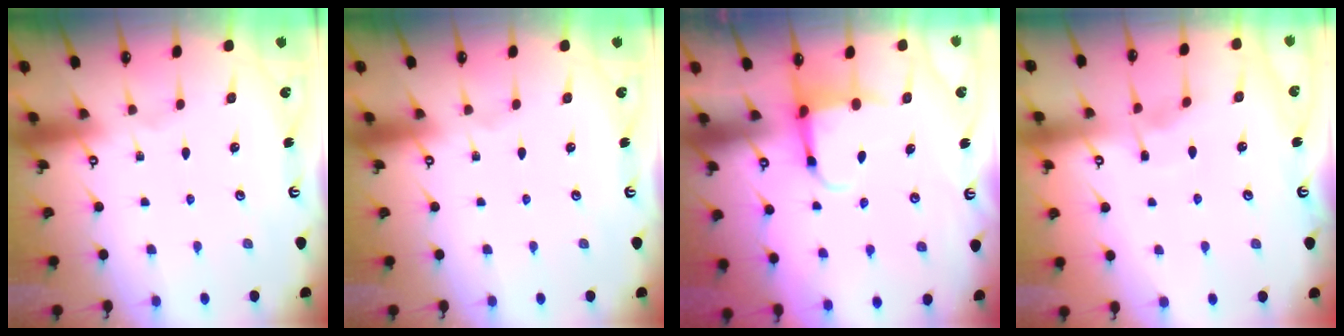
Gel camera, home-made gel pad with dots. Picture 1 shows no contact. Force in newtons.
{"total": 0.0}
{"total": 3.9, "press": 3.7, "slide": 1.1}
{"total": 3.5, "press": 3.5, "slide": 0.5}